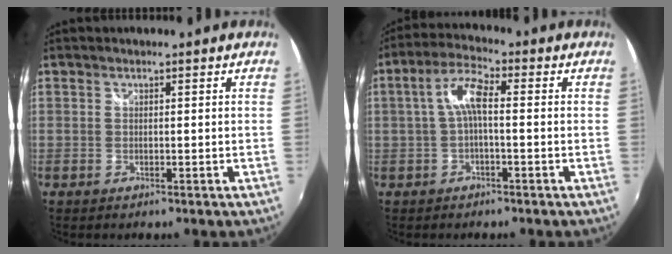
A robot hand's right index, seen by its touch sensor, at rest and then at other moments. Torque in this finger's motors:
{"motor_torque": [0.82, -0.10, 0.45, 0.13]}